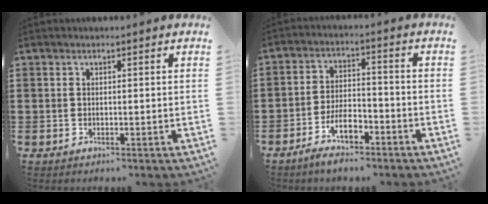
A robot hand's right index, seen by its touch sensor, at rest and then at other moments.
{"total": 6.1, "force": [-4.0, 2.2, 3.9], "torque": [-0.076, 0.009, -0.076]}